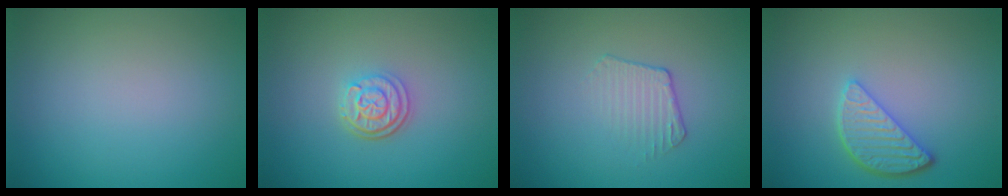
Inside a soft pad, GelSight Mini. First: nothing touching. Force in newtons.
{"total": 3.1, "press": 2.5, "slide": 1.8}
{"total": 1.8, "press": 0.9, "slide": 1.5}
{"total": 3.4, "press": 2.9, "slide": 1.8}